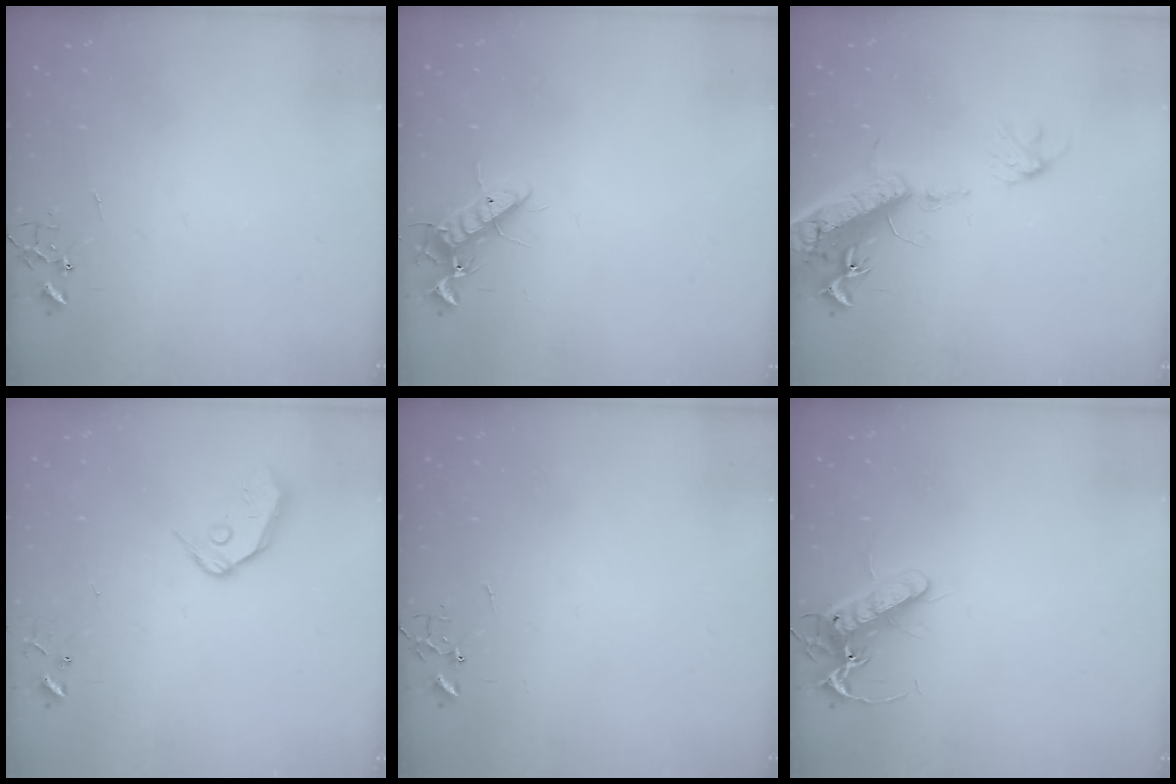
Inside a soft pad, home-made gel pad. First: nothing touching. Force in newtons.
{"total": 12.1, "press": 11.9, "slide": 2.0}
{"total": 18.2, "press": 17.7, "slide": 4.2}
{"total": 9.8, "press": 9.7, "slide": 1.3}
{"total": 0.0}
{"total": 13.9, "press": 13.8, "slide": 1.7}